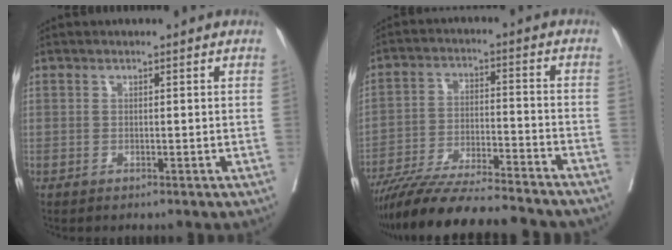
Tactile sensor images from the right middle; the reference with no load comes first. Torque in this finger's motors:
{"motor_torque": [1.04, -1.09, 0.54, 0.11]}